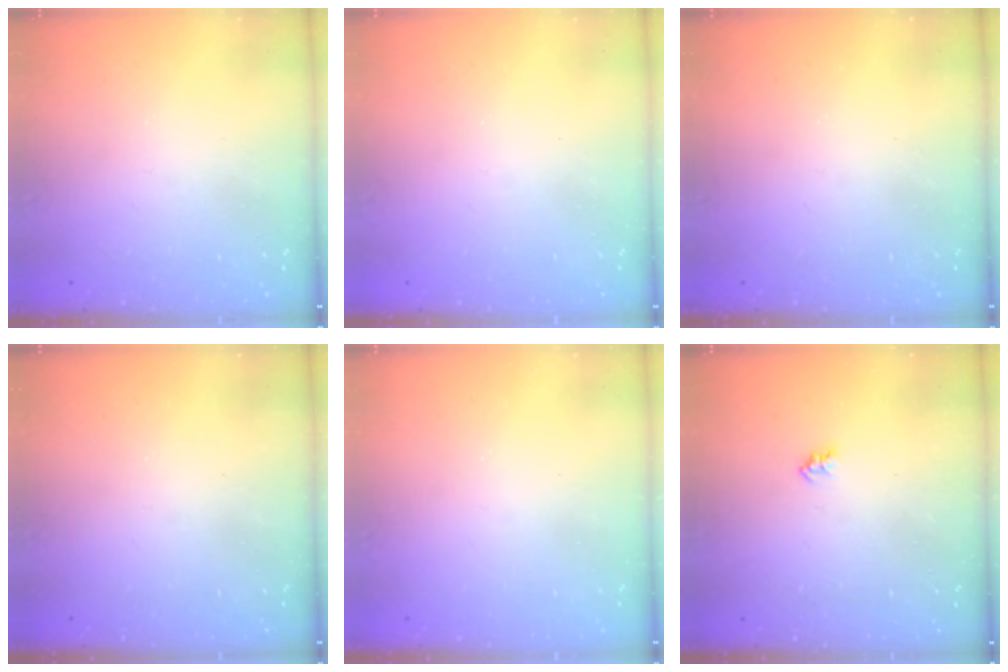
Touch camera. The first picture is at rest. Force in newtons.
{"total": 0.0}
{"total": 0.0}
{"total": 0.0}
{"total": 0.0}
{"total": 2.1, "press": 2.1, "slide": 0.4}